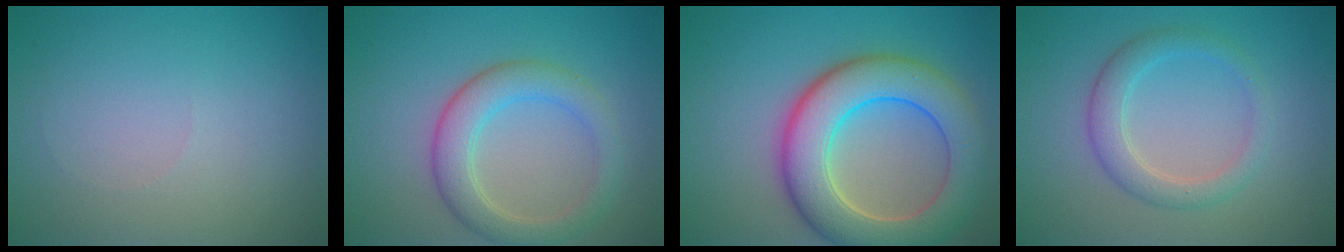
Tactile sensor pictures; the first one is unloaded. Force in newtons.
{"total": 4.4, "press": 4.4, "slide": 0.3}
{"total": 9.2, "press": 9.2, "slide": 0.6}
{"total": 3.0, "press": 3.0, "slide": 0.1}